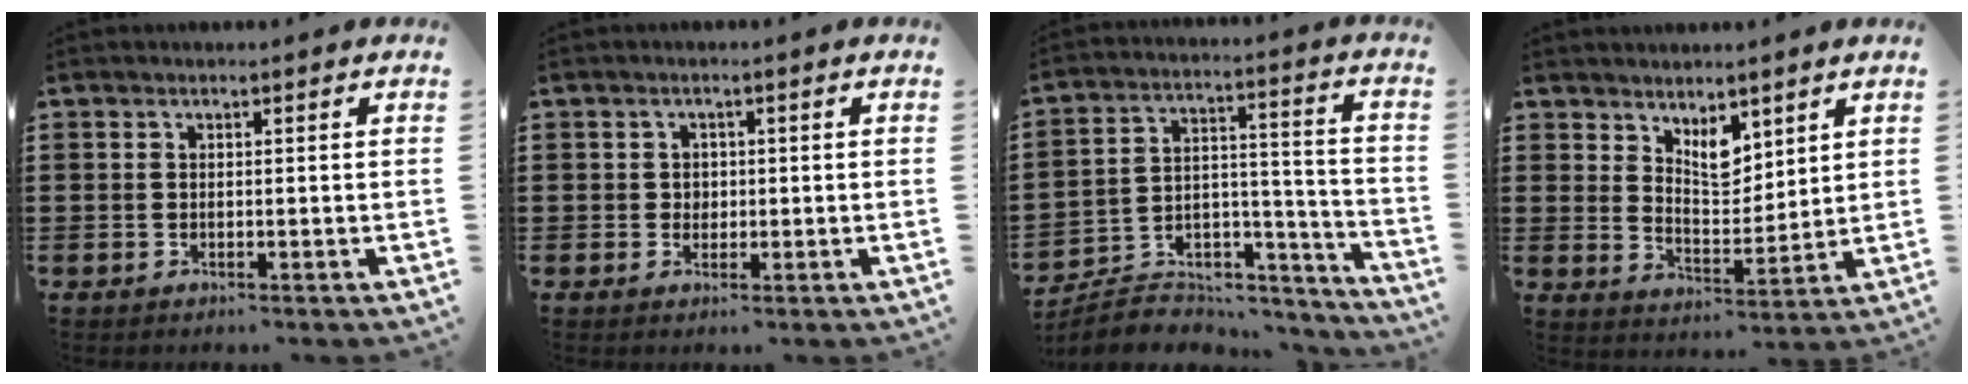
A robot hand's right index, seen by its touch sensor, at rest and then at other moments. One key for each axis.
{"total": 1.5, "fx": 0.1, "fy": 1.5, "fz": 0.4, "tx": -0.014, "ty": 0.007, "tz": -0.001}
{"total": 6.0, "fx": -5.2, "fy": 2.8, "fz": 1.3, "tx": -0.026, "ty": 0.005, "tz": -0.099}
{"total": 5.8, "fx": 4.1, "fy": 2.8, "fz": 3.0, "tx": -0.055, "ty": -0.011, "tz": 0.071}